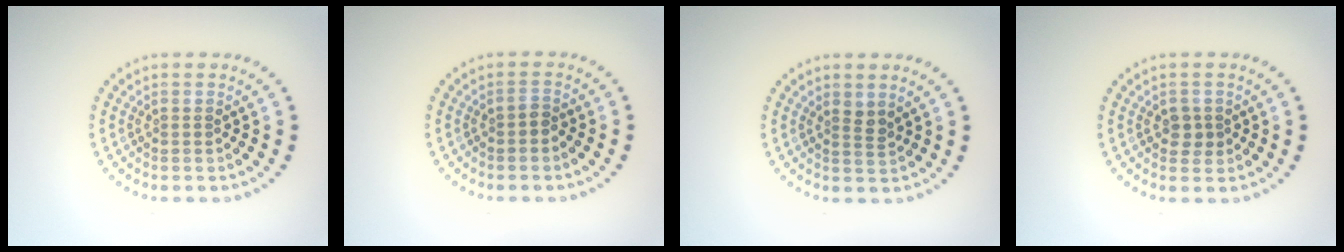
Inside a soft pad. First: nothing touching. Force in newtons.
{"total": 0.9, "press": 0.7, "slide": 0.6}
{"total": 1.2, "press": 0.9, "slide": 0.8}
{"total": 1.5, "press": 1.5, "slide": 0.3}